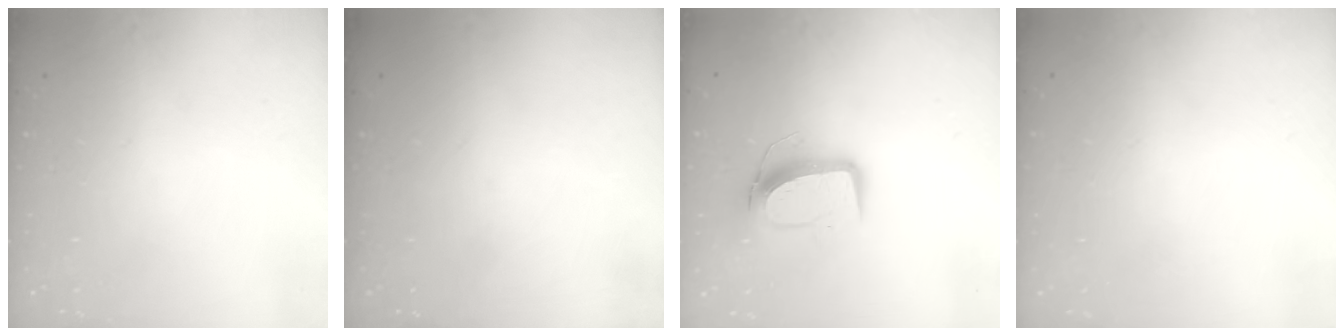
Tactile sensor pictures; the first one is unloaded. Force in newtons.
{"total": 0.0}
{"total": 10.3, "press": 10.3, "slide": 0.8}
{"total": 0.0}